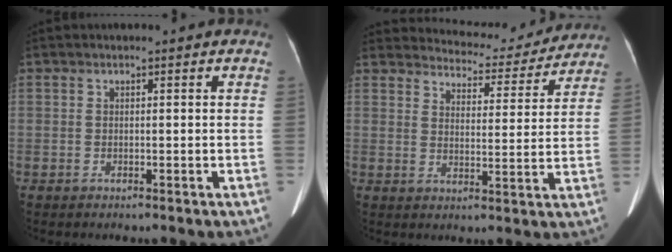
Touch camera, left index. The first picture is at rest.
{"total": 12.4, "force": [12.0, 2.9, 1.4], "torque": [-0.009, -0.004, 0.143]}